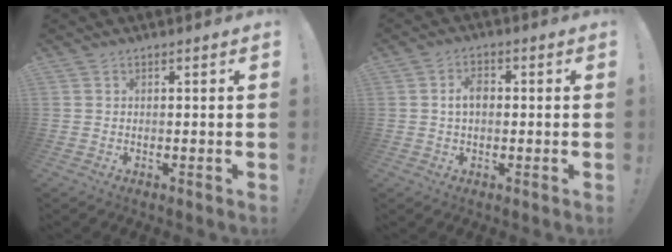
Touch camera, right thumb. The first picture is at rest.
{"total": 3.9, "force": [1.1, 2.0, 3.2], "torque": [-0.052, 0.002, 0.014]}